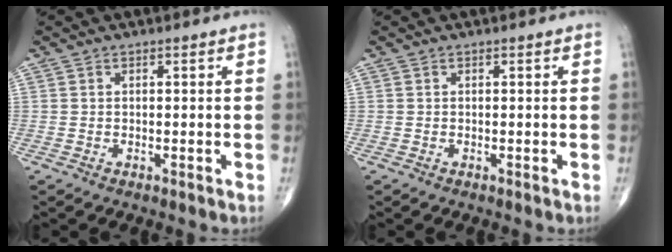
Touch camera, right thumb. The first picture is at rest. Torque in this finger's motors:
{"motor_torque": [0.00, 0.00, 0.00, 0.00, 0.00]}